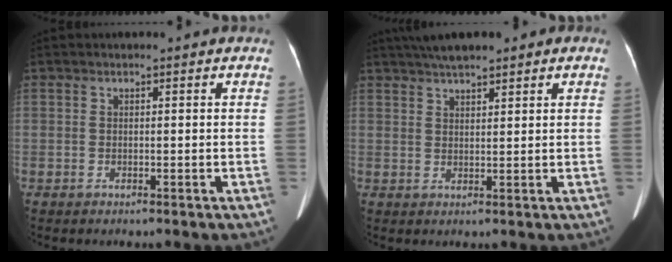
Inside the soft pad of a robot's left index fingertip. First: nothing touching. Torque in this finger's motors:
{"motor_torque": [1.04, -1.10, 0.32, 0.08]}